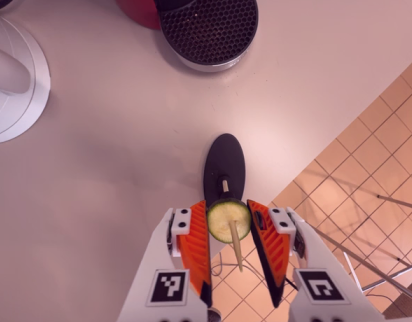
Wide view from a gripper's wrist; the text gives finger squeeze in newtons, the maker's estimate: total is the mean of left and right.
{"total": 9.4, "left": 8.8, "right": 10.0}